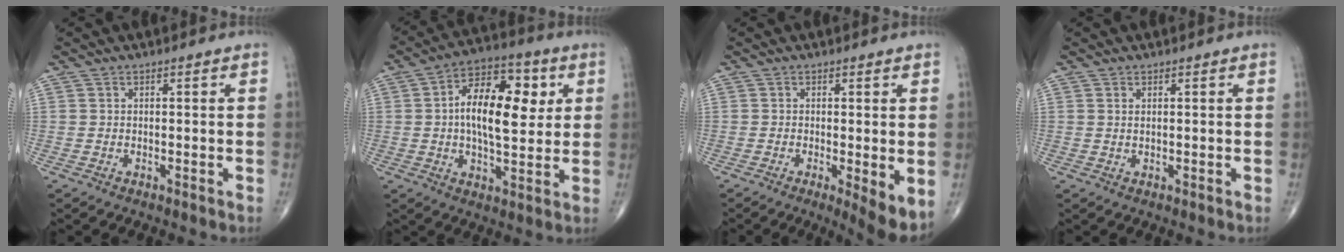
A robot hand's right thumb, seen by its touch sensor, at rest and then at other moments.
{"total": 15.7, "force": [2.7, 7.9, 13.3], "torque": [-0.192, 0.008, 0.037]}
{"total": 5.3, "force": [-1.0, 1.1, 5.1], "torque": [-0.080, -0.018, -0.019]}
{"total": 0.8, "force": [0.4, 0.2, 0.6], "torque": [-0.015, -0.001, 0.009]}